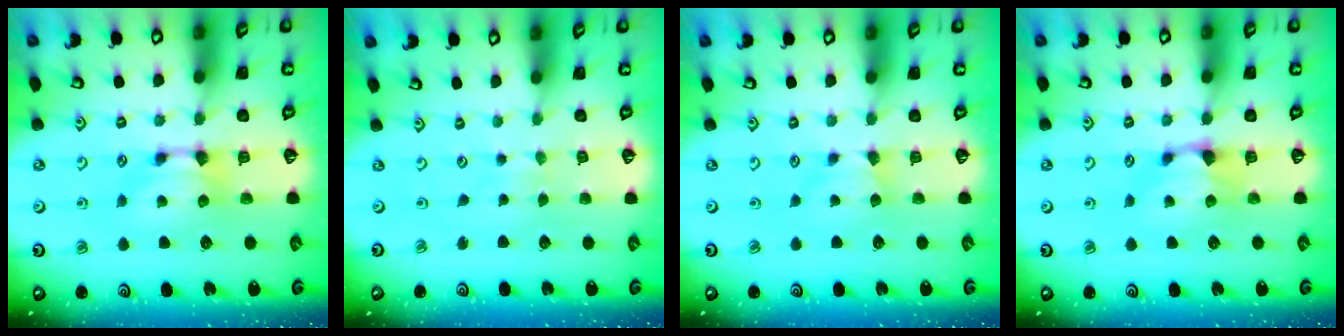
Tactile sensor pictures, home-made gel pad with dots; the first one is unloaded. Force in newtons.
{"total": 3.6, "press": 3.6, "slide": 0.1}
{"total": 1.2, "press": 1.1, "slide": 0.4}
{"total": 1.4, "press": 0.9, "slide": 1.0}